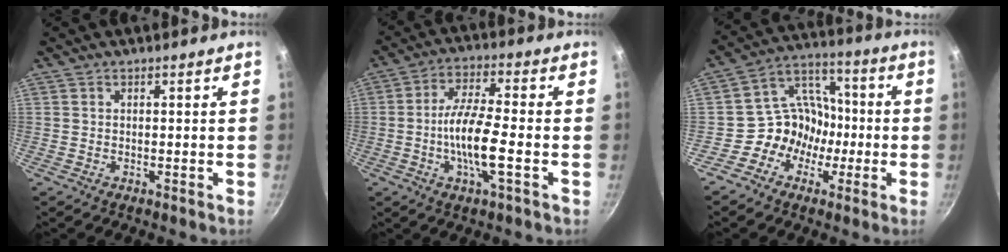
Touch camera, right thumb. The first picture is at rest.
{"total": 10.4, "force": [-2.4, 2.3, 9.9], "torque": [-0.188, 0.019, -0.052]}
{"total": 10.9, "force": [-3.5, 9.6, 3.8], "torque": [-0.002, 0.056, -0.077]}